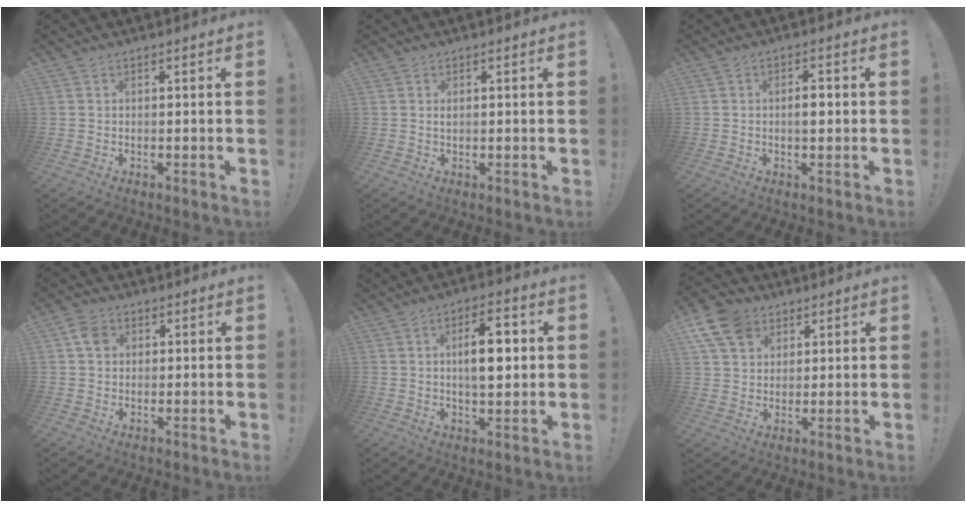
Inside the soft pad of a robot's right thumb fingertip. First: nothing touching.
{"total": 0.6, "force": [0.3, 0.1, 0.6], "torque": [-0.005, -0.003, 0.003]}
{"total": 3.3, "force": [-0.2, 1.4, 3.0], "torque": [-0.042, 0.004, -0.010]}
{"total": 5.0, "force": [1.3, 3.5, 3.3], "torque": [-0.058, 0.008, 0.028]}
{"total": 9.7, "force": [1.5, 4.2, 8.6], "torque": [-0.121, 0.001, 0.020]}
{"total": 11.1, "force": [5.7, 8.1, 4.9], "torque": [-0.088, -0.021, 0.117]}